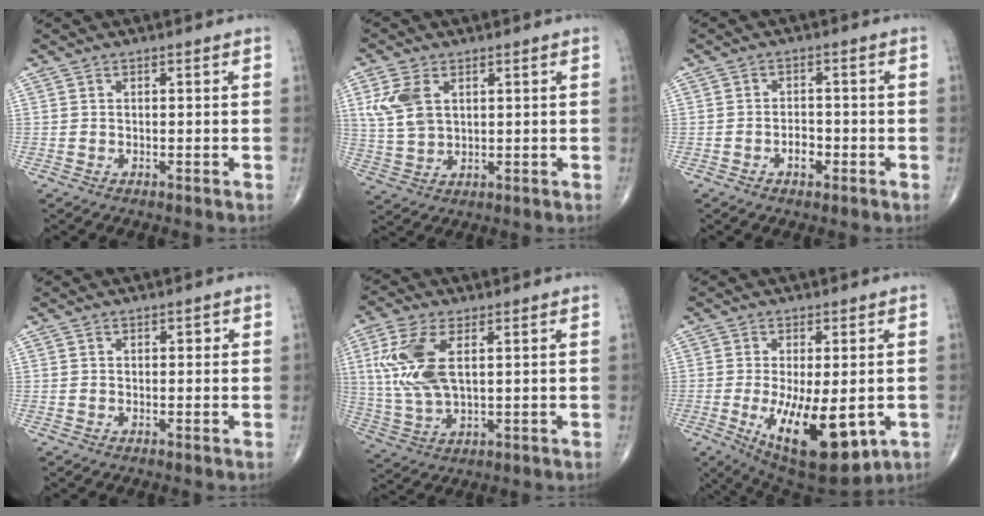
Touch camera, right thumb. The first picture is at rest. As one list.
[{"total": 7.7, "force": [2.6, 4.8, 5.5], "torque": [-0.116, -0.003, 0.059]}, {"total": 3.0, "force": [-1.4, 1.8, 2.0], "torque": [-0.023, 0.010, -0.023]}, {"total": 0.7, "force": [0.2, 0.5, 0.5], "torque": [0.003, 0.002, -0.001]}, {"total": 11.9, "force": [3.0, 5.5, 10.1], "torque": [-0.229, -0.004, 0.066]}, {"total": 15.1, "force": [-3.8, 5.8, 13.4], "torque": [-0.216, -0.024, -0.039]}]